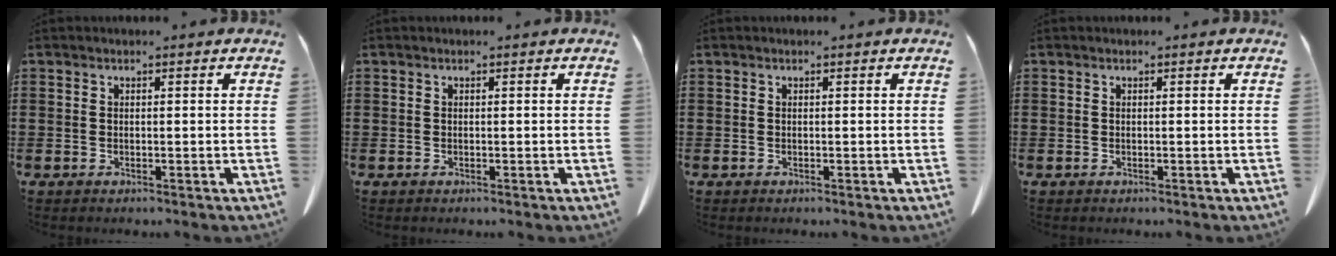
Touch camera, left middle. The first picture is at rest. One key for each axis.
{"total": 0.0}
{"total": 0.0}
{"total": 0.0}